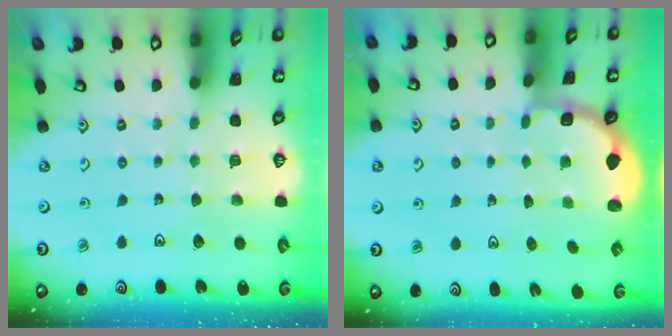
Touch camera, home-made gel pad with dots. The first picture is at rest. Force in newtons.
{"total": 1.8, "press": 1.6, "slide": 0.7}